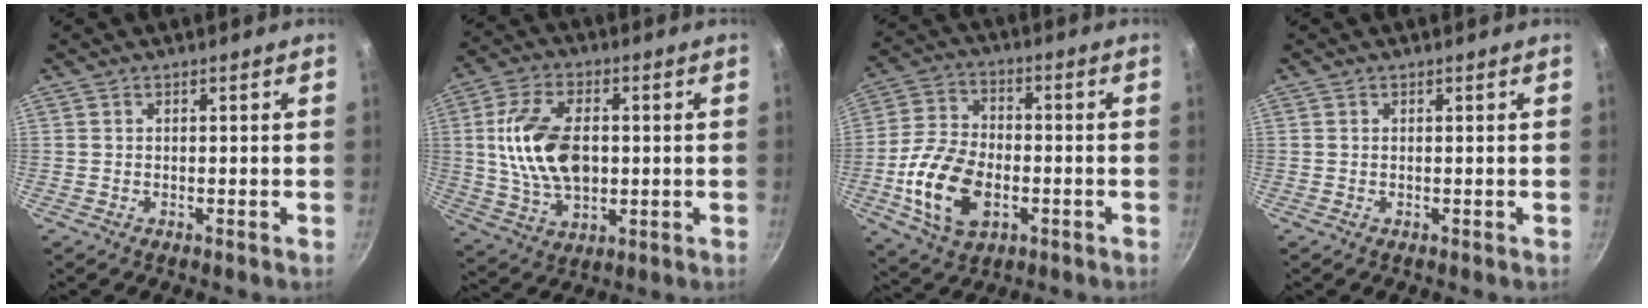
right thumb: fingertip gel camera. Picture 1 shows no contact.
{"total": 15.5, "force": [1.0, 9.5, 12.2], "torque": [-0.212, 0.004, 0.022]}
{"total": 15.0, "force": [-3.9, 9.4, 11.0], "torque": [-0.198, 0.018, -0.071]}
{"total": 0.0}